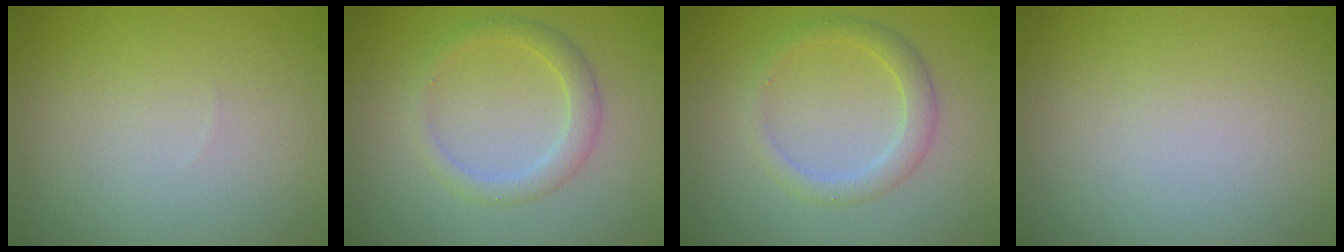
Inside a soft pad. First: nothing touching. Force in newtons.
{"total": 2.2, "press": 2.2, "slide": 0.0}
{"total": 2.2, "press": 2.2, "slide": 0.0}
{"total": 0.0}